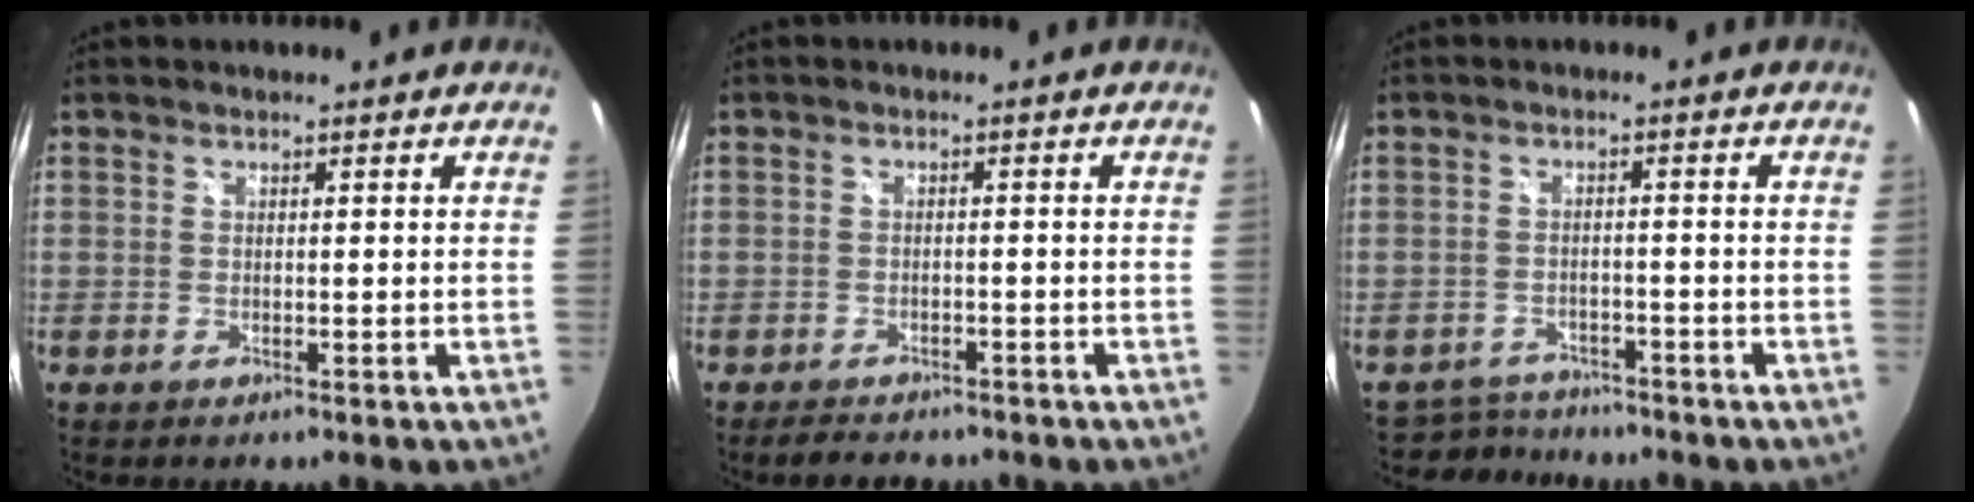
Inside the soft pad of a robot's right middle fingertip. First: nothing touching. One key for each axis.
{"total": 4.4, "fx": -3.8, "fy": 1.9, "fz": 1.3, "tx": -0.035, "ty": 0.001, "tz": -0.054}
{"total": 5.5, "fx": -5.0, "fy": 2.4, "fz": 0.0, "tx": -0.015, "ty": 0.006, "tz": -0.081}